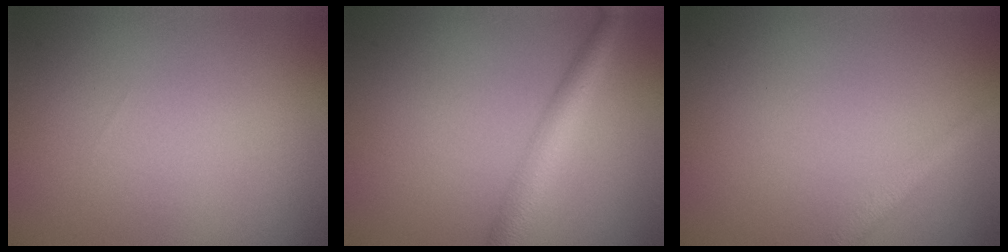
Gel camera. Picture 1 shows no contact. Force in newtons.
{"total": 3.7, "press": 3.7, "slide": 0.1}
{"total": 1.6, "press": 1.6, "slide": 0.1}